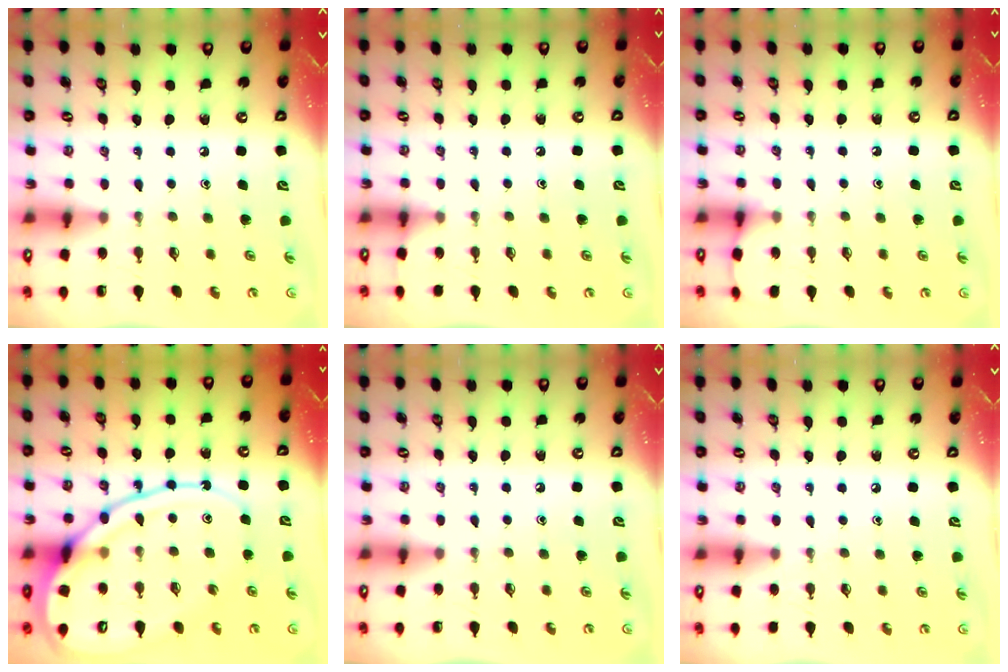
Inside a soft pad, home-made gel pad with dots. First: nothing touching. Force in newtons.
{"total": 2.9, "press": 2.9, "slide": 0.4}
{"total": 3.8, "press": 3.8, "slide": 0.5}
{"total": 16.8, "press": 16.8, "slide": 1.5}
{"total": 0.0}
{"total": 0.0}